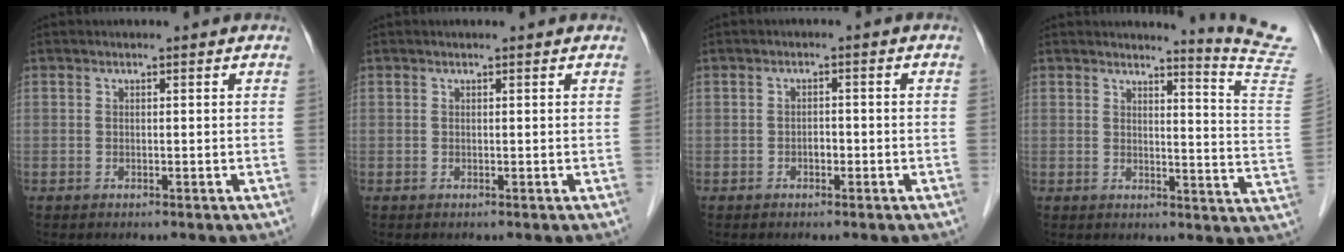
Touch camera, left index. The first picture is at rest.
{"total": 1.3, "force": [1.2, 0.3, 0.5], "torque": [-0.010, 0.014, 0.014]}
{"total": 1.3, "force": [-0.8, 0.7, 0.7], "torque": [-0.010, 0.001, -0.013]}
{"total": 10.9, "force": [10.3, -3.1, 1.4], "torque": [-0.031, -0.121, 0.109]}